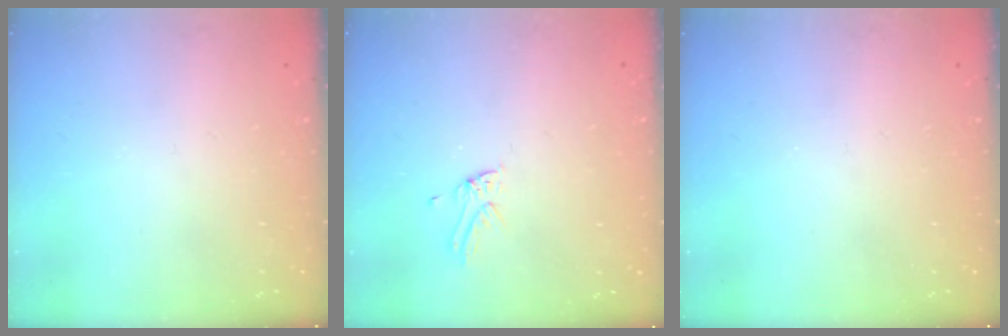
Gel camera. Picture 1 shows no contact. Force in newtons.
{"total": 2.0, "press": 2.0, "slide": 0.1}
{"total": 0.0}